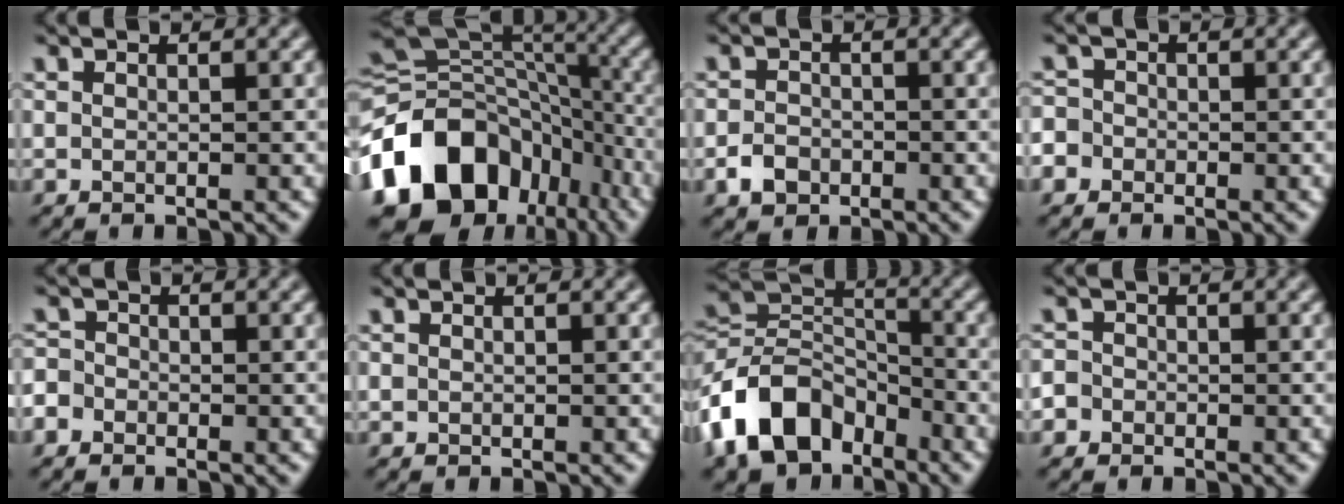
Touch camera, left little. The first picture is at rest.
{"total": 14.7, "force": [-6.8, 10.8, 7.4], "torque": [-0.155, 0.004, -0.125]}
{"total": 2.2, "force": [-1.2, 1.6, 0.8], "torque": [-0.010, 0.002, -0.028]}
{"total": 3.9, "force": [-1.8, 3.4, 0.9], "torque": [-0.003, 0.007, -0.056]}
{"total": 3.0, "force": [-1.6, 2.4, 0.7], "torque": [-0.007, 0.005, -0.043]}
{"total": 0.0}
{"total": 10.3, "force": [-5.9, 6.5, 5.4], "torque": [-0.104, 0.006, -0.129]}
{"total": 2.6, "force": [-1.0, 2.3, 0.5], "torque": [0.005, 0.010, -0.035]}